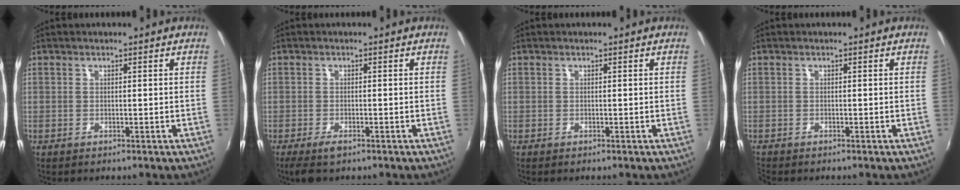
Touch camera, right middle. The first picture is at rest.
{"total": 3.7, "force": [-2.5, 1.4, 2.3], "torque": [-0.053, -0.015, -0.045]}
{"total": 0.0}
{"total": 0.9, "force": [-0.9, 0.2, 0.2], "torque": [-0.005, -0.006, -0.018]}